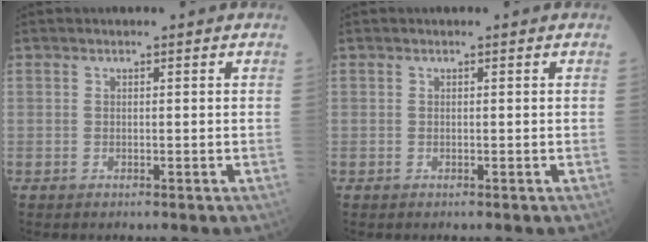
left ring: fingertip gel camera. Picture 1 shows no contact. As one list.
[{"total": 0.0}]